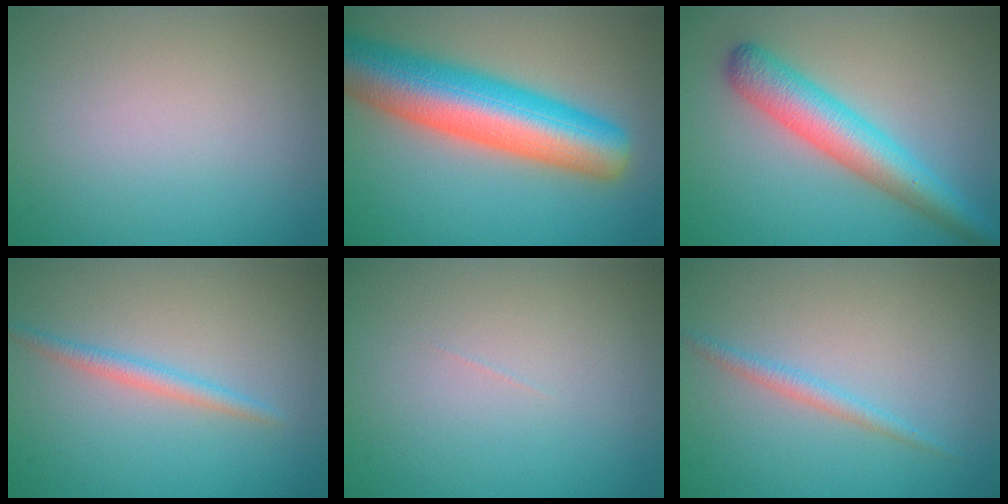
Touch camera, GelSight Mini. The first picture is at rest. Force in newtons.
{"total": 11.1, "press": 11.1, "slide": 0.5}
{"total": 5.6, "press": 5.6, "slide": 0.1}
{"total": 1.7, "press": 1.7, "slide": 0.1}
{"total": 0.0}
{"total": 1.4, "press": 1.4, "slide": 0.1}